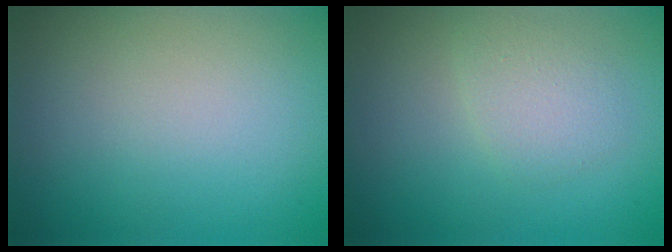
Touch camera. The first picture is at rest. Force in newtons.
{"total": 1.9, "press": 1.9, "slide": 0.1}